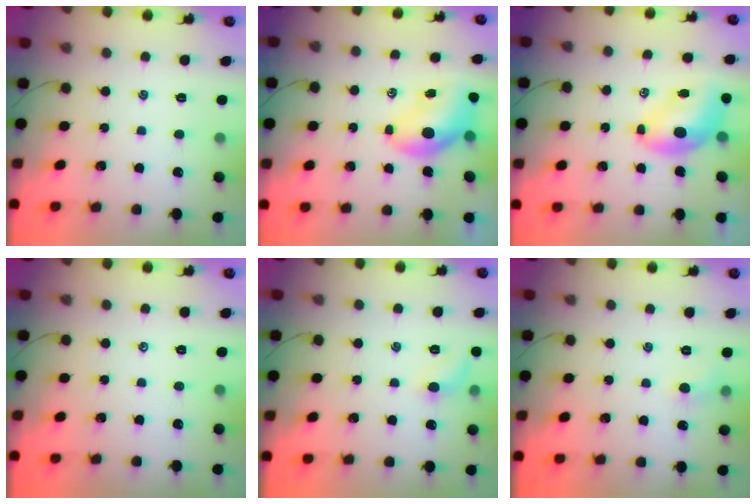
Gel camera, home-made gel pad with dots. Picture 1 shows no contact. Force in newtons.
{"total": 8.4, "press": 8.2, "slide": 1.7}
{"total": 7.1, "press": 6.9, "slide": 1.6}
{"total": 0.0}
{"total": 6.6, "press": 6.3, "slide": 1.9}
{"total": 3.6, "press": 3.4, "slide": 1.1}